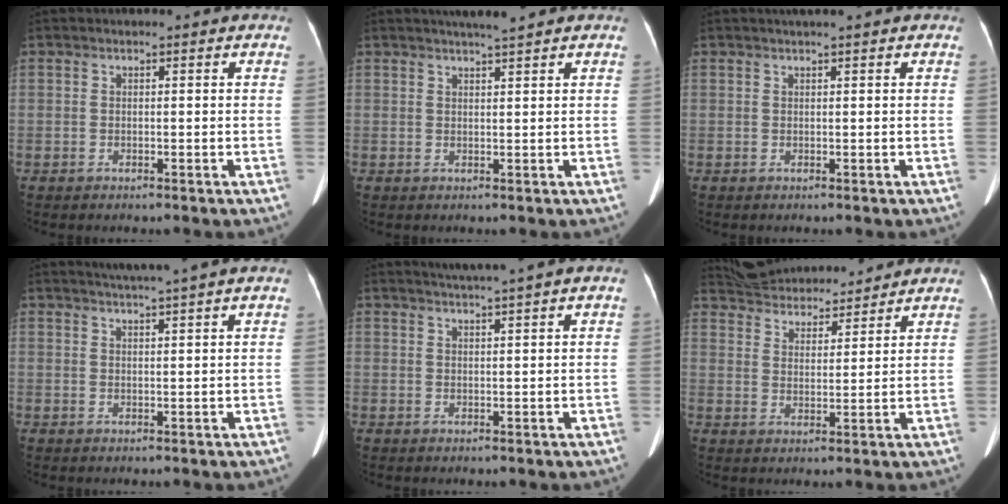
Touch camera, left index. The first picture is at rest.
{"total": 3.2, "force": [2.7, -0.5, 1.7], "torque": [-0.021, 0.008, 0.043]}
{"total": 1.9, "force": [1.4, -0.1, 1.2], "torque": [-0.010, 0.021, 0.024]}
{"total": 4.7, "force": [3.8, -1.3, 2.3], "torque": [-0.034, 0.010, 0.059]}
{"total": 3.8, "force": [3.0, -1.1, 2.0], "torque": [-0.028, 0.010, 0.050]}
{"total": 13.8, "force": [13.1, 3.0, 3.0], "torque": [-0.054, 0.026, 0.207]}